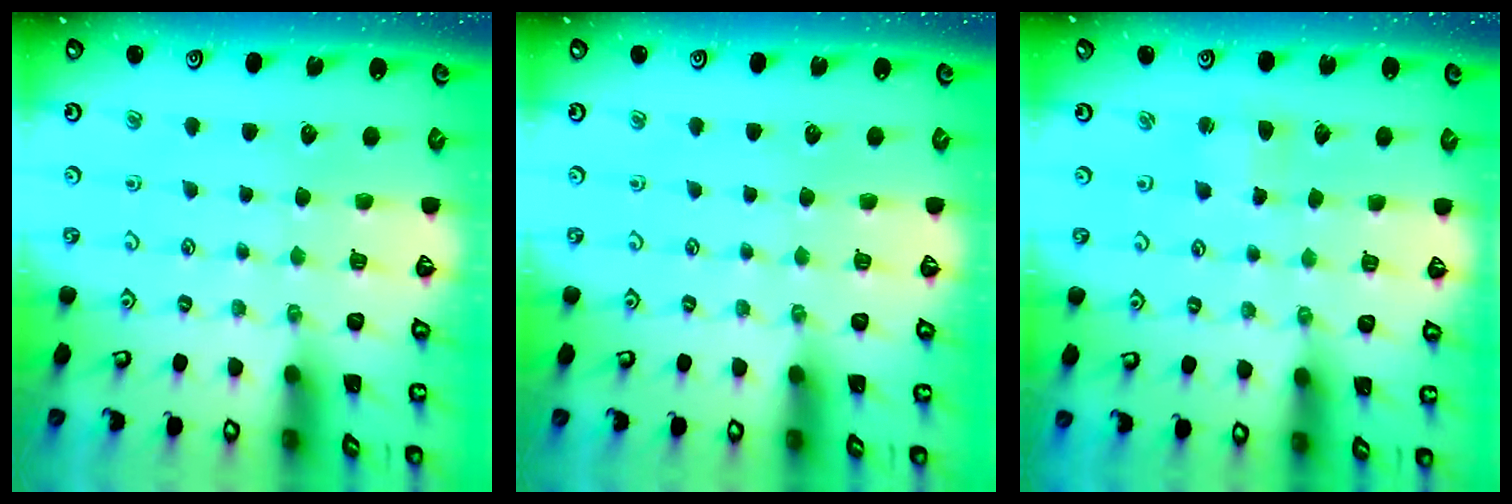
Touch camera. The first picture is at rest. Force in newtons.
{"total": 0.0}
{"total": 2.2, "press": 2.2, "slide": 0.3}